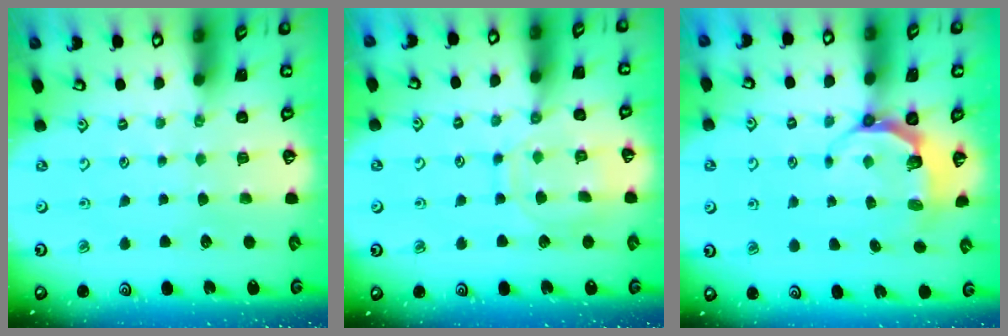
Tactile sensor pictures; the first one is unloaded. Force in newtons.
{"total": 11.7, "press": 11.7, "slide": 0.8}
{"total": 5.6, "press": 4.5, "slide": 3.3}